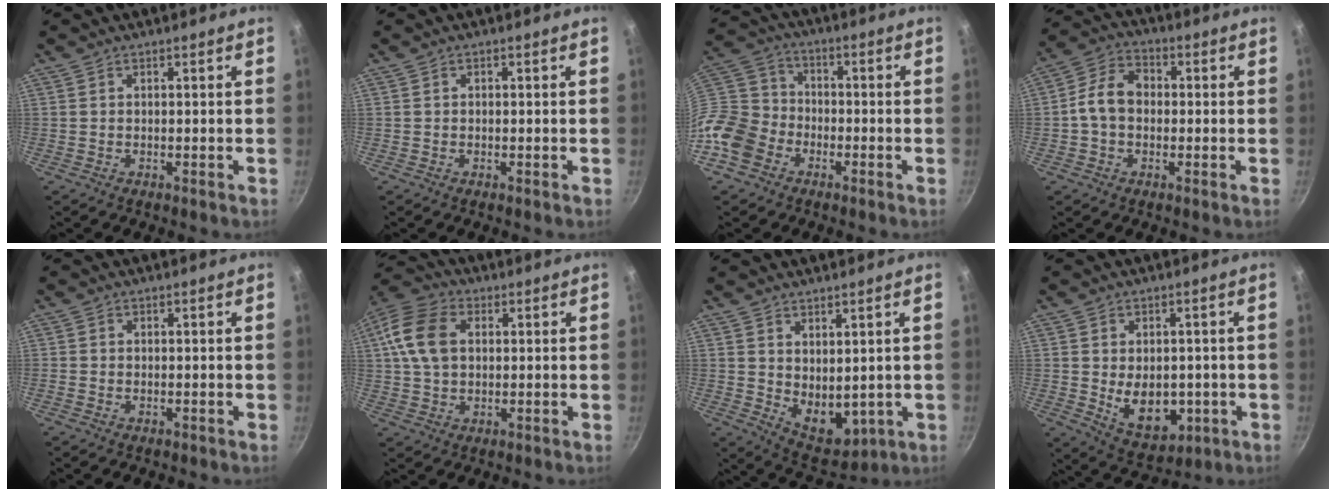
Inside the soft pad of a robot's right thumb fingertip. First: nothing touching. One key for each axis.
{"total": 0.6, "fx": 0.0, "fy": 0.5, "fz": 0.3, "tx": -0.003, "ty": 0.005, "tz": 0.001}
{"total": 13.1, "fx": -6.1, "fy": 10.1, "fz": 5.8, "tx": -0.094, "ty": 0.053, "tz": -0.135}
{"total": 8.4, "fx": -0.2, "fy": 6.3, "fz": 5.5, "tx": -0.080, "ty": 0.024, "tz": -0.021}
{"total": 0.6, "fx": -0.3, "fy": 0.5, "fz": 0.2, "tx": -0.005, "ty": 0.001, "tz": -0.007}
{"total": 11.4, "fx": 2.0, "fy": 7.7, "fz": 8.0, "tx": -0.147, "ty": 0.012, "tz": 0.027}
{"total": 8.2, "fx": 1.7, "fy": 5.2, "fz": 6.1, "tx": -0.067, "ty": -0.028, "tz": 0.050}
{"total": 10.4, "fx": -1.4, "fy": 7.2, "fz": 7.4, "tx": -0.081, "ty": -0.010, "tz": 0.000}